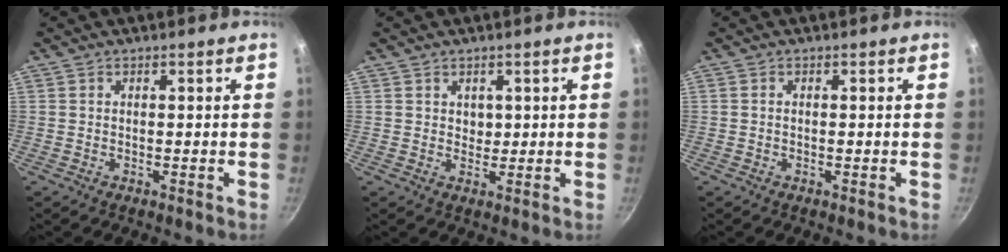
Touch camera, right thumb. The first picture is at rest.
{"total": 1.8, "force": [0.8, 1.5, 0.4], "torque": [0.006, -0.007, 0.013]}
{"total": 0.0}